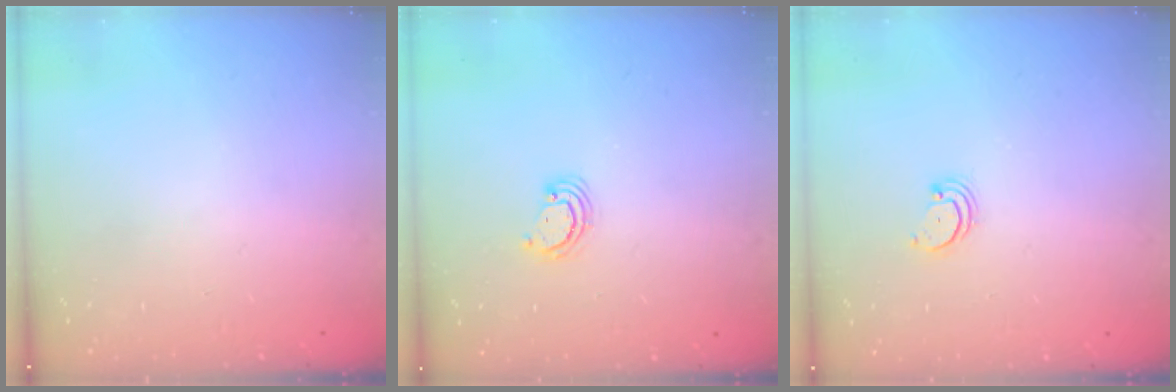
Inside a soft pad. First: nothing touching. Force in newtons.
{"total": 2.5, "press": 2.5, "slide": 0.3}
{"total": 2.2, "press": 2.2, "slide": 0.2}